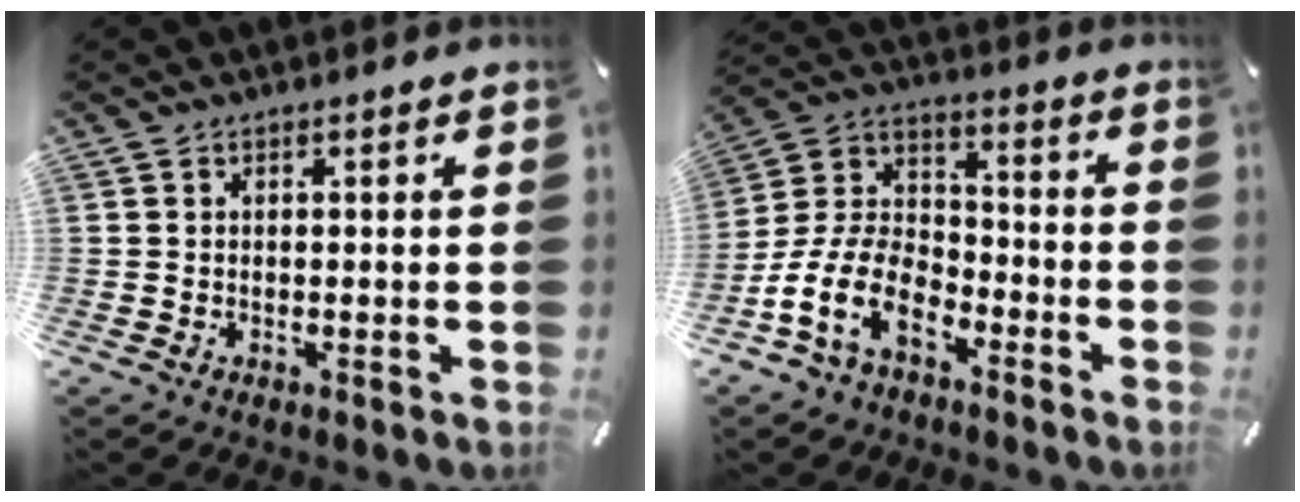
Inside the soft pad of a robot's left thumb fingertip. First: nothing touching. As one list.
[{"total": 14.2, "force": [-8.7, 8.1, 7.8], "torque": [-0.180, 0.034, -0.169]}]